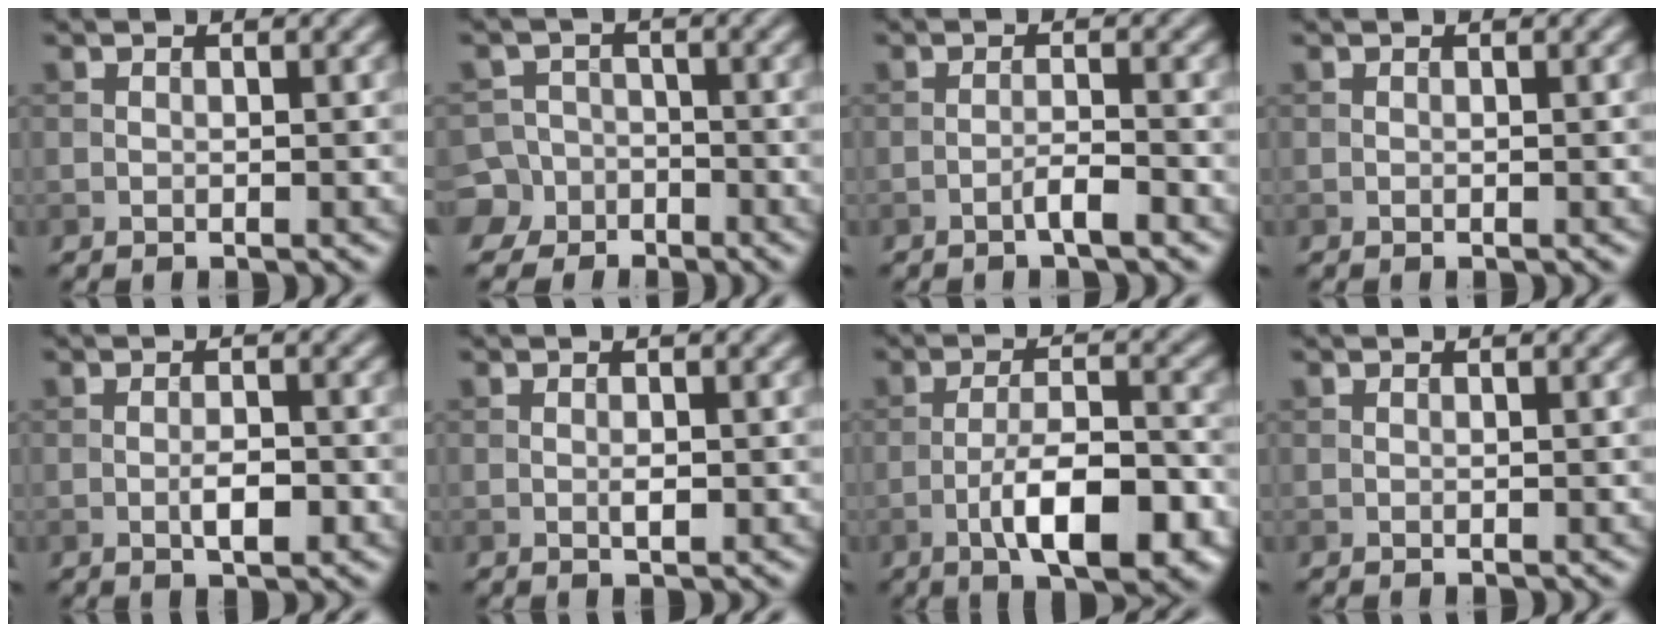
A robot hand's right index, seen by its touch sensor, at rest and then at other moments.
{"total": 7.5, "force": [-4.7, 5.8, 0.8], "torque": [-0.013, -0.017, -0.107]}
{"total": 1.8, "force": [-1.1, 0.1, 1.4], "torque": [-0.023, 0.008, -0.024]}
{"total": 0.0}
{"total": 2.4, "force": [-0.8, 0.7, 2.1], "torque": [-0.036, 0.001, -0.015]}
{"total": 0.9, "force": [-0.1, 0.3, 0.8], "torque": [-0.017, -0.002, -0.002]}
{"total": 8.1, "force": [-3.5, 2.6, 6.9], "torque": [-0.114, 0.005, -0.059]}
{"total": 0.0}